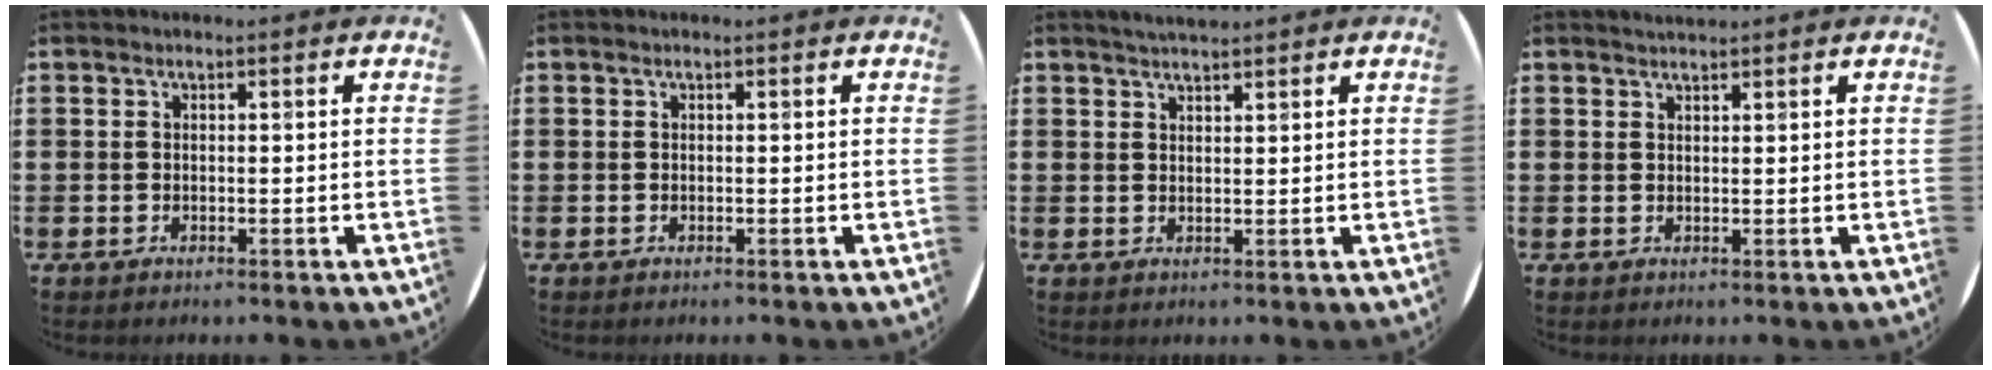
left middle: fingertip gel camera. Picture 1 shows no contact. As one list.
[{"total": 0.0}, {"total": 2.1, "force": [2.0, 0.1, 0.5], "torque": [-0.012, 0.002, 0.037]}, {"total": 1.0, "force": [1.0, -0.1, 0.1], "torque": [-0.001, -0.002, 0.019]}]